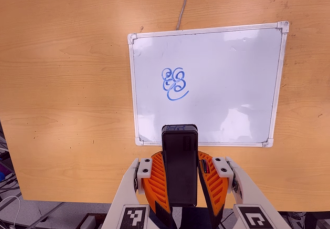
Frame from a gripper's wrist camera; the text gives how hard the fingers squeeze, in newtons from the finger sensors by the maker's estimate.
{"total": 9.7, "left": 8.1, "right": 11.4}